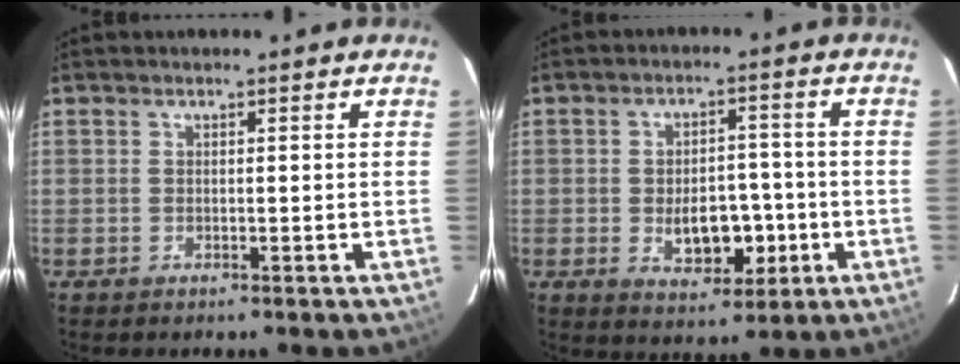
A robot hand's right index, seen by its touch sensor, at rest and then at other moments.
{"total": 8.0, "force": [-1.8, 4.6, 6.3], "torque": [-0.099, 0.007, -0.019]}